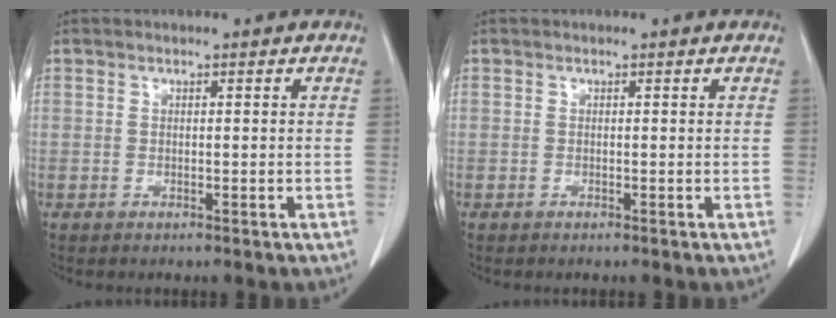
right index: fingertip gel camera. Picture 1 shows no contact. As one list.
[{"total": 0.0}]